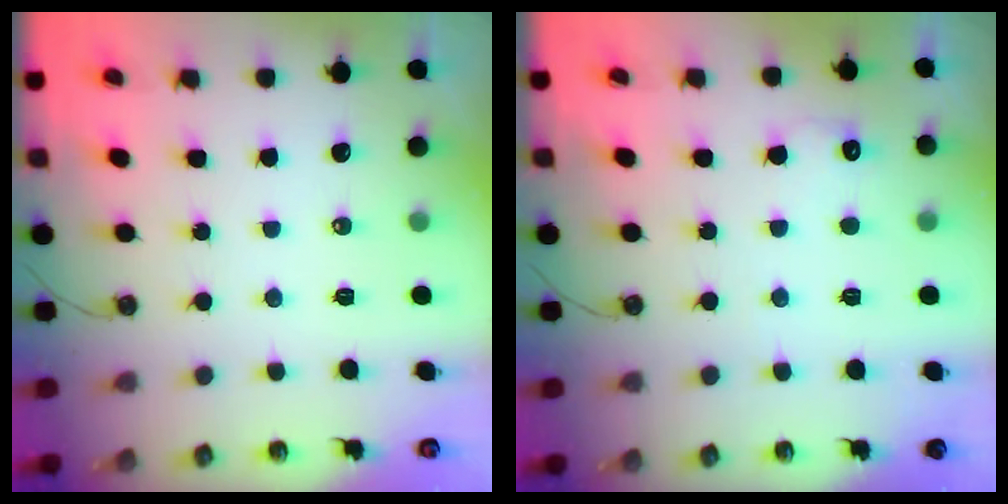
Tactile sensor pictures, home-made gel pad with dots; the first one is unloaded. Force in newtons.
{"total": 5.3, "press": 5.2, "slide": 1.1}